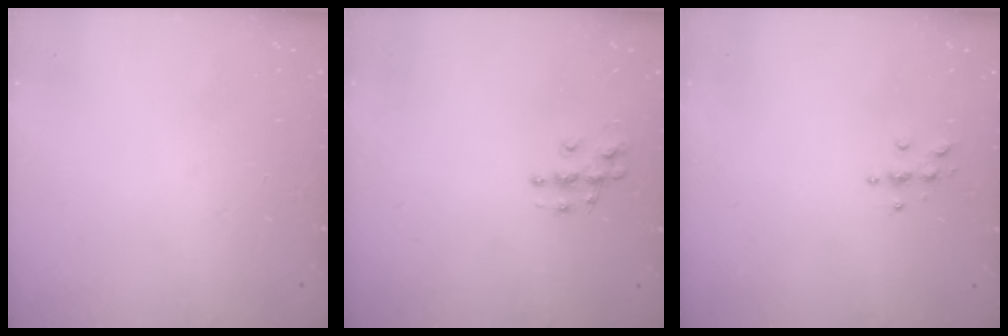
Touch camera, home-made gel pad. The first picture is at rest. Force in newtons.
{"total": 4.8, "press": 4.8, "slide": 0.3}
{"total": 3.9, "press": 3.8, "slide": 0.4}